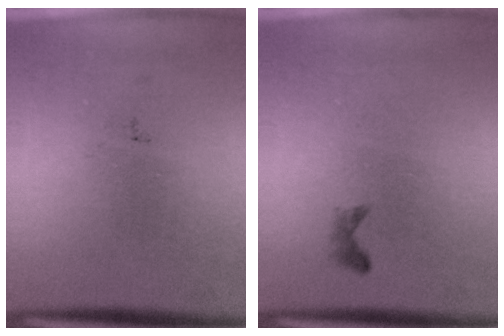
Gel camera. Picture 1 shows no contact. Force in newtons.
{"total": 0.6}